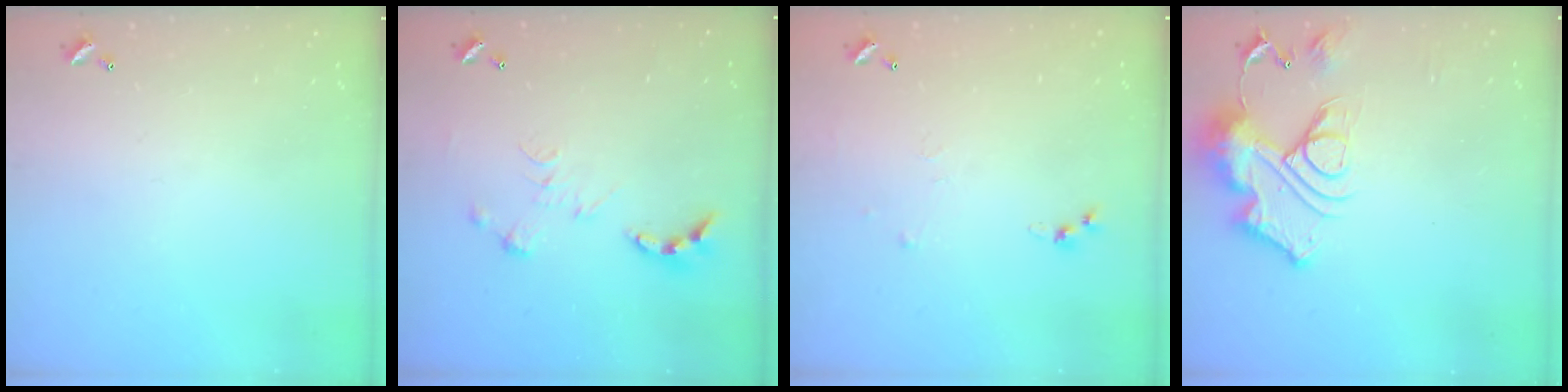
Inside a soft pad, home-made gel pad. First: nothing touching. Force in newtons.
{"total": 0.0}
{"total": 6.2, "press": 6.2, "slide": 0.8}
{"total": 15.3, "press": 15.3, "slide": 1.4}